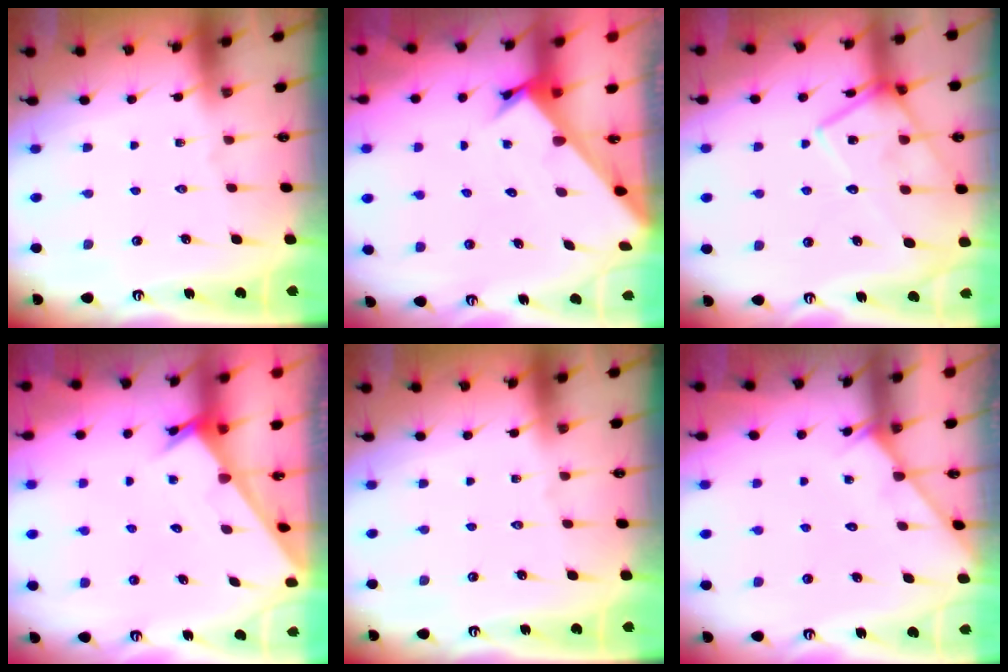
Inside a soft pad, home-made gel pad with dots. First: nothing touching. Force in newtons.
{"total": 2.6, "press": 2.6, "slide": 0.2}
{"total": 16.0, "press": 16.0, "slide": 0.9}
{"total": 2.1, "press": 2.1, "slide": 0.1}
{"total": 0.0}
{"total": 4.3, "press": 4.2, "slide": 0.5}